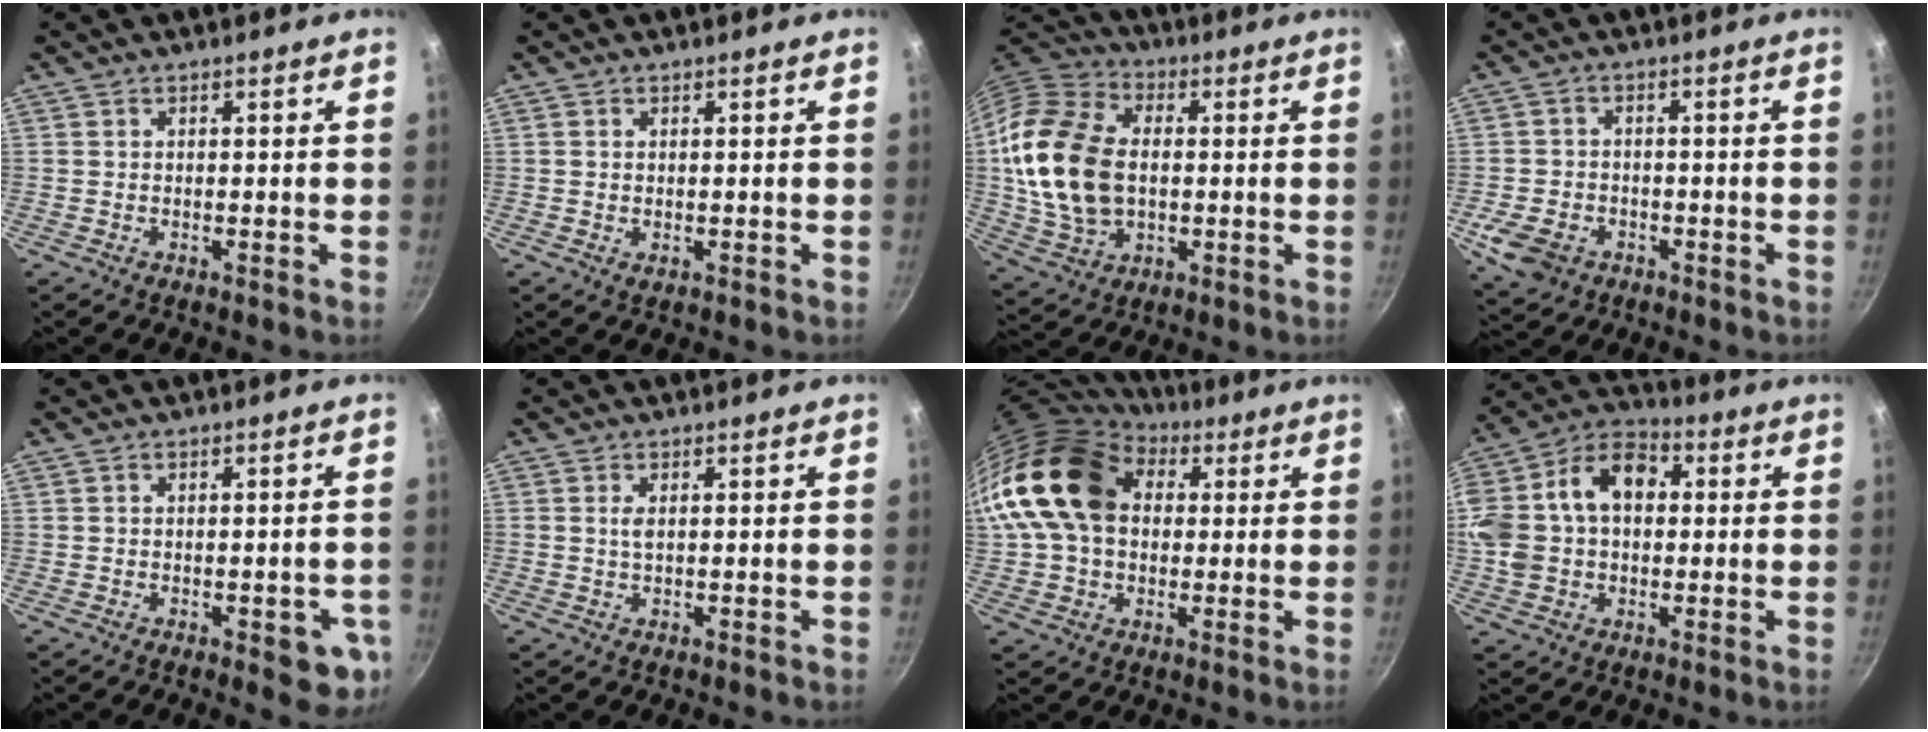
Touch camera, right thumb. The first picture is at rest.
{"total": 0.6, "force": [0.1, 0.4, 0.4], "torque": [-0.006, -0.002, 0.002]}
{"total": 19.3, "force": [0.5, 13.4, 13.9], "torque": [-0.253, 0.011, 0.011]}
{"total": 7.5, "force": [-3.0, 5.5, 4.0], "torque": [-0.078, 0.016, -0.050]}
{"total": 7.6, "force": [-2.3, 3.2, 6.5], "torque": [-0.049, 0.007, -0.025]}
{"total": 1.3, "force": [0.3, 0.6, 1.2], "torque": [-0.022, -0.001, 0.005]}
{"total": 19.8, "force": [4.5, 14.4, 12.9], "torque": [-0.226, 0.027, 0.068]}
{"total": 17.5, "force": [1.9, 12.4, 12.2], "torque": [-0.212, 0.041, 0.015]}